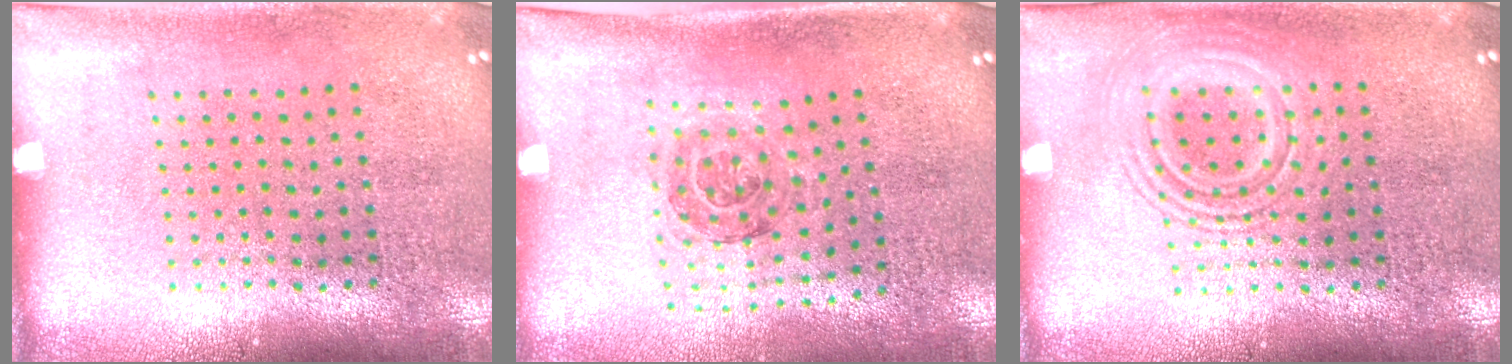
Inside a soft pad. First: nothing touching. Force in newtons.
{"total": 1.1, "press": 1.0, "slide": 0.3}
{"total": 2.6, "press": 2.6, "slide": 0.5}